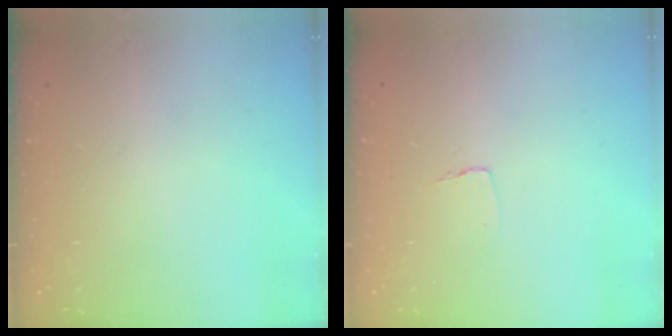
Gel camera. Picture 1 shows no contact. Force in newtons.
{"total": 3.1, "press": 3.1, "slide": 0.3}